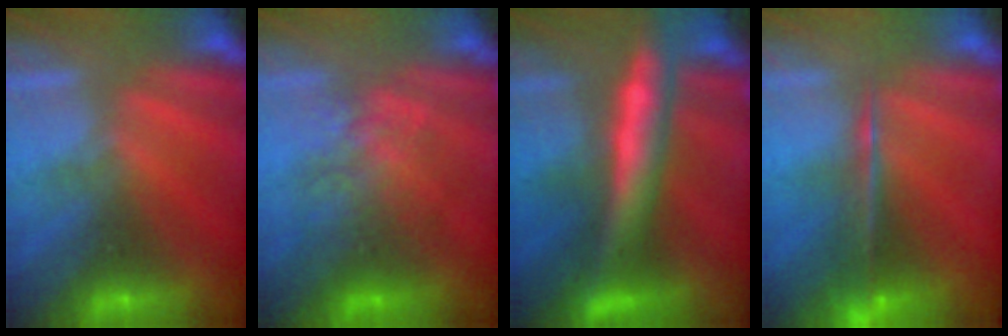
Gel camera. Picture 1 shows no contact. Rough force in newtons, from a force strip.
{"total": 2.3}
{"total": 8.5}
{"total": 7.0}